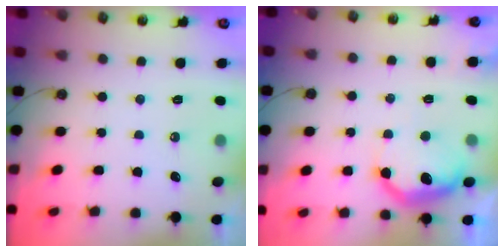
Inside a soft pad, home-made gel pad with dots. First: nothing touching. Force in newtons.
{"total": 12.6, "press": 12.5, "slide": 0.8}